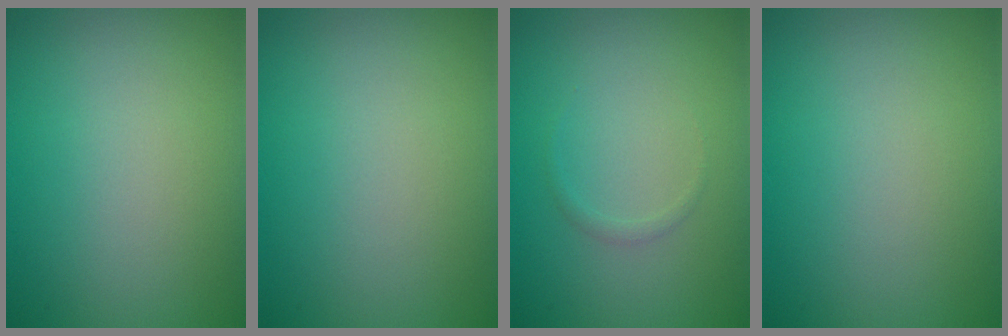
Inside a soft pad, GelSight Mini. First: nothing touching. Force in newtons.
{"total": 0.0}
{"total": 0.6, "press": 0.6, "slide": 0.1}
{"total": 0.0}